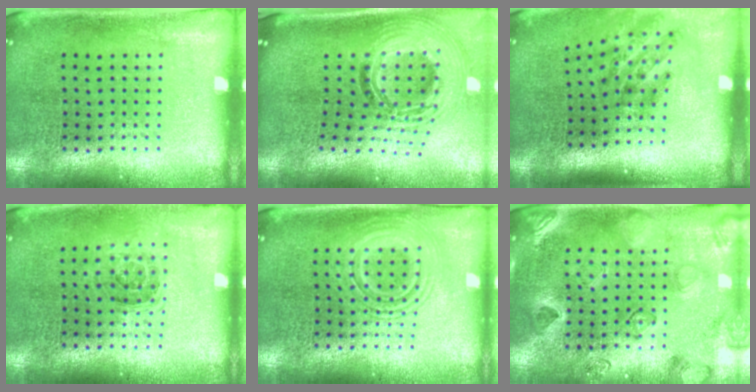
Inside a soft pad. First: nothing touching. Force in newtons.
{"total": 2.2, "press": 1.6, "slide": 1.4}
{"total": 1.9, "press": 1.2, "slide": 1.5}
{"total": 1.1, "press": 1.0, "slide": 0.6}
{"total": 2.5, "press": 2.4, "slide": 0.4}
{"total": 2.3, "press": 2.2, "slide": 0.8}